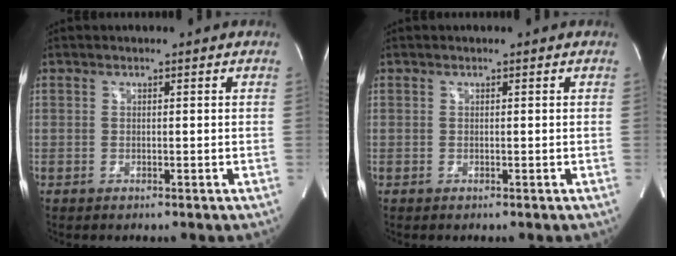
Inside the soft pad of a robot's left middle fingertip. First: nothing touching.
{"total": 0.0}